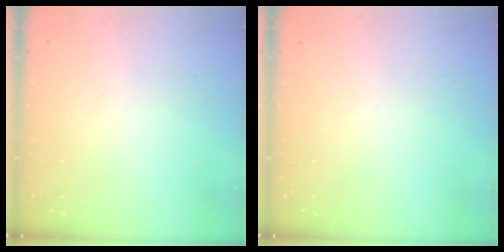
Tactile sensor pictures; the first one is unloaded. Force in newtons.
{"total": 0.0}